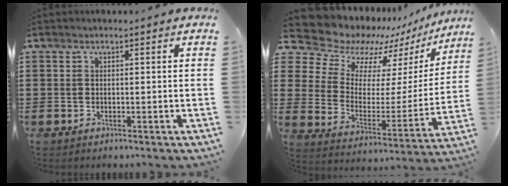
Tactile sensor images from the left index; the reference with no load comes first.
{"total": 10.0, "force": [9.1, 3.6, 1.5], "torque": [-0.081, -0.074, 0.161]}